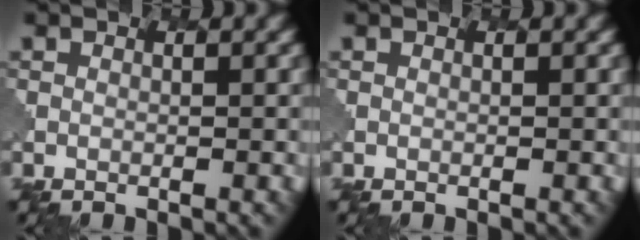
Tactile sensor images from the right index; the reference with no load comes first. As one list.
[{"total": 0.0}]